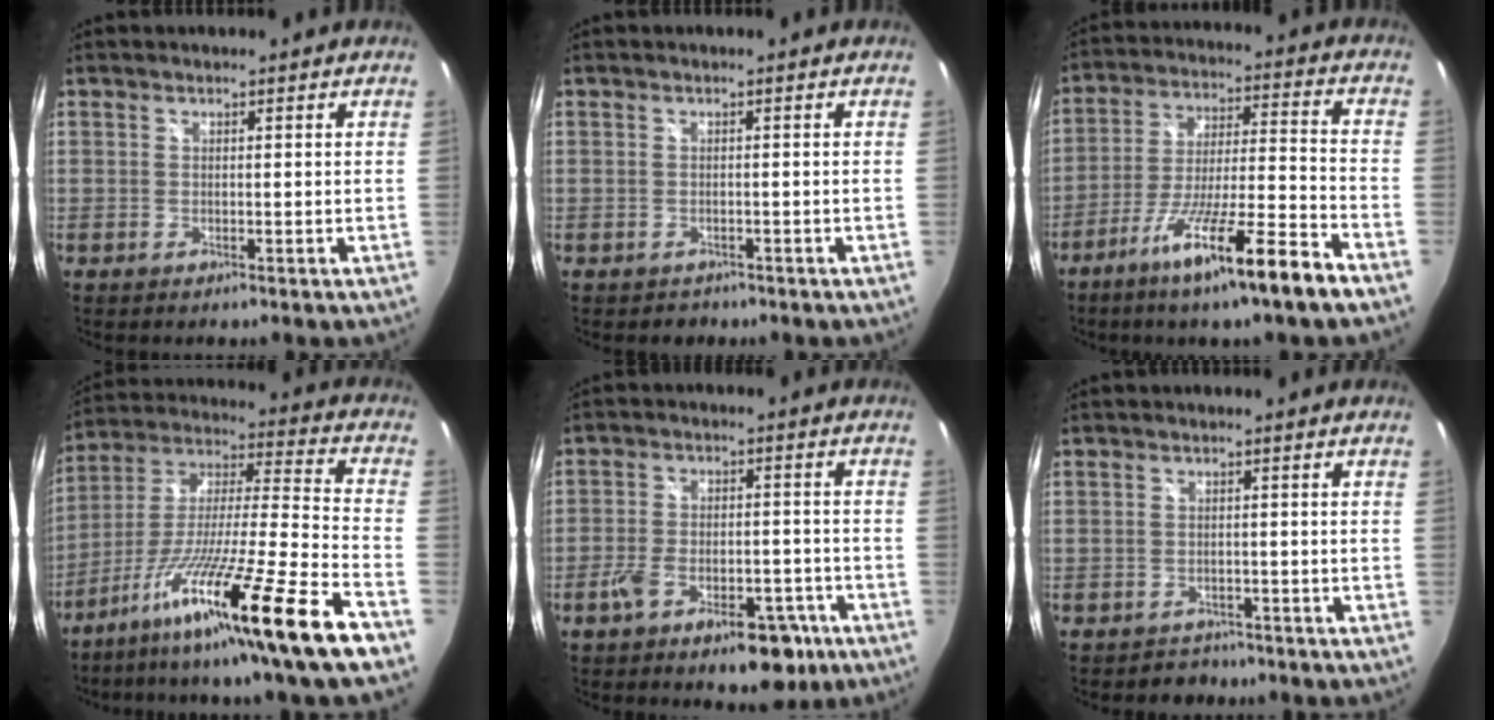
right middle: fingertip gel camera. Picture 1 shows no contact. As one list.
[{"total": 1.9, "force": [-1.2, 1.4, 0.2], "torque": [-0.009, -0.003, -0.015]}, {"total": 15.5, "force": [-10.4, -0.5, 11.4], "torque": [-0.214, -0.027, -0.177]}, {"total": 24.4, "force": [-16.8, -1.8, 17.5], "torque": [-0.282, -0.058, -0.280]}, {"total": 13.0, "force": [-7.4, 6.2, 8.6], "torque": [-0.161, -0.007, -0.107]}, {"total": 3.5, "force": [-2.6, 2.3, 0.0], "torque": [-0.007, 0.004, -0.037]}]